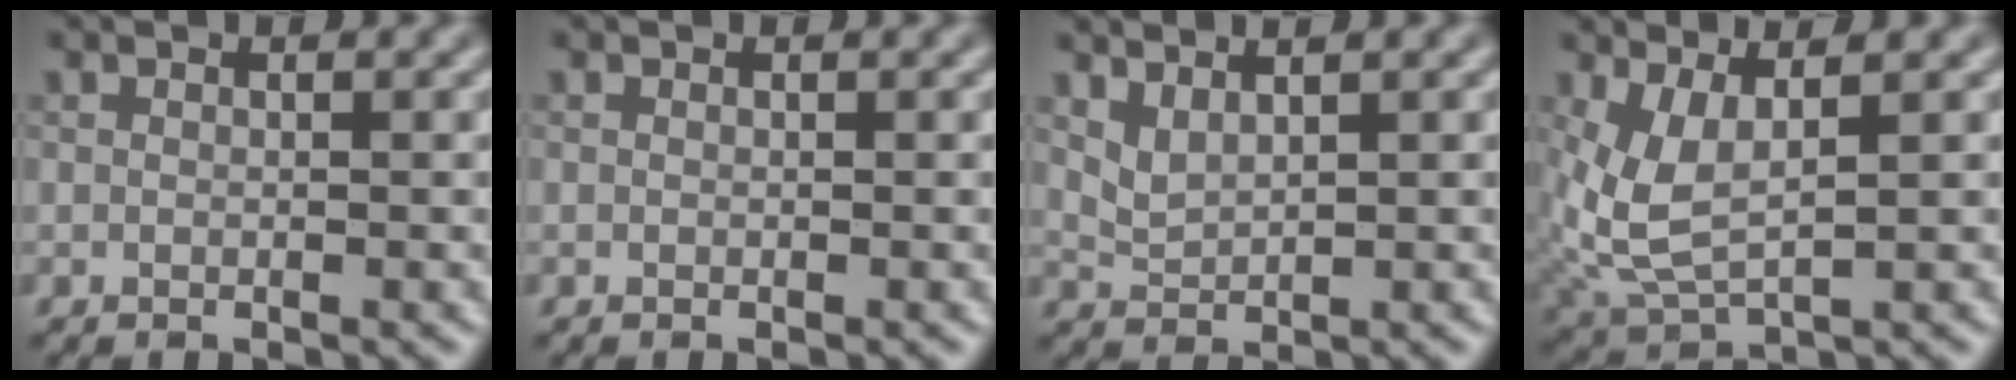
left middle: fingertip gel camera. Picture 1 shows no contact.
{"total": 0.0}
{"total": 1.6, "force": [1.4, 0.4, 0.8], "torque": [-0.023, -0.004, 0.033]}
{"total": 4.4, "force": [1.1, 1.9, 3.9], "torque": [-0.105, -0.011, 0.026]}